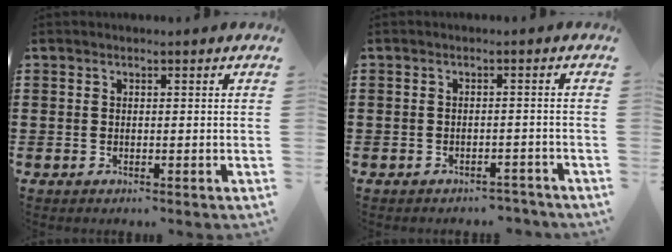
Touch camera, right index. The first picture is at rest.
{"total": 2.1, "force": [-2.1, 0.4, 0.2], "torque": [-0.010, -0.001, -0.043]}